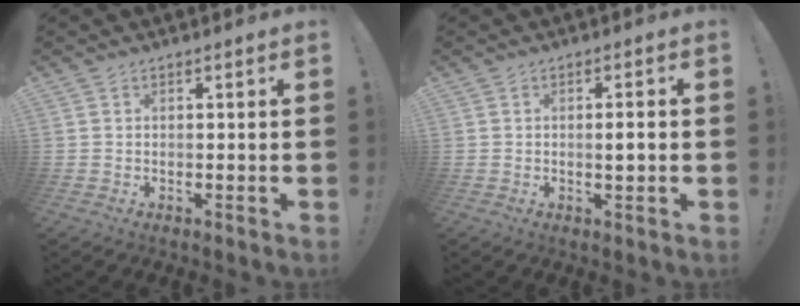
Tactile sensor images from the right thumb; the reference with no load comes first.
{"total": 3.0, "force": [-0.2, 0.3, 3.0], "torque": [-0.037, -0.006, -0.010]}